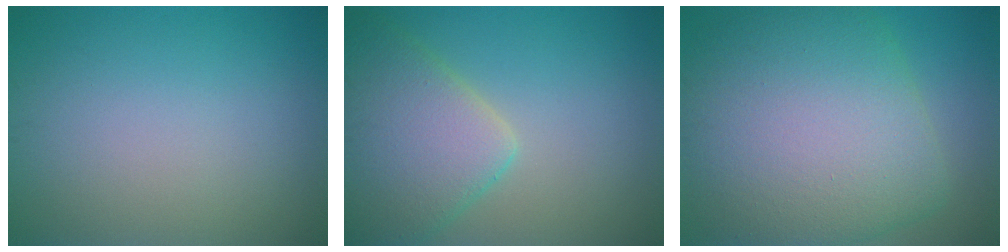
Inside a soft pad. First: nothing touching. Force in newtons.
{"total": 6.9, "press": 6.8, "slide": 0.5}
{"total": 12.3, "press": 12.2, "slide": 0.8}